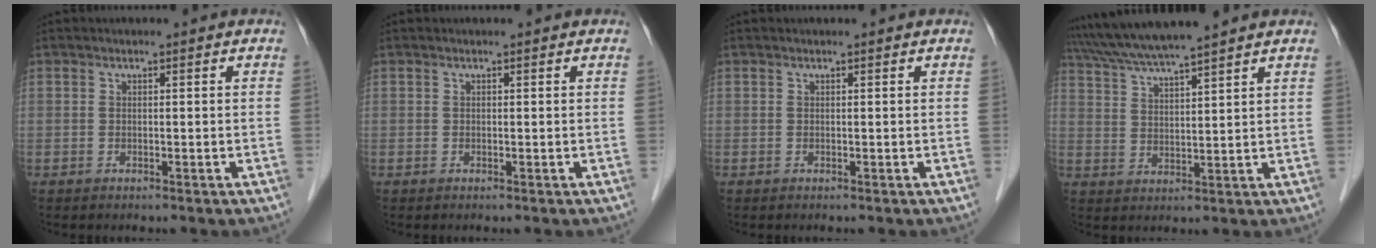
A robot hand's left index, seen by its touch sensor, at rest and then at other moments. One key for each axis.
{"total": 0.0}
{"total": 0.0}
{"total": 9.9, "fx": 8.8, "fy": -0.9, "fz": 4.5, "tx": -0.084, "ty": 0.024, "tz": 0.154}